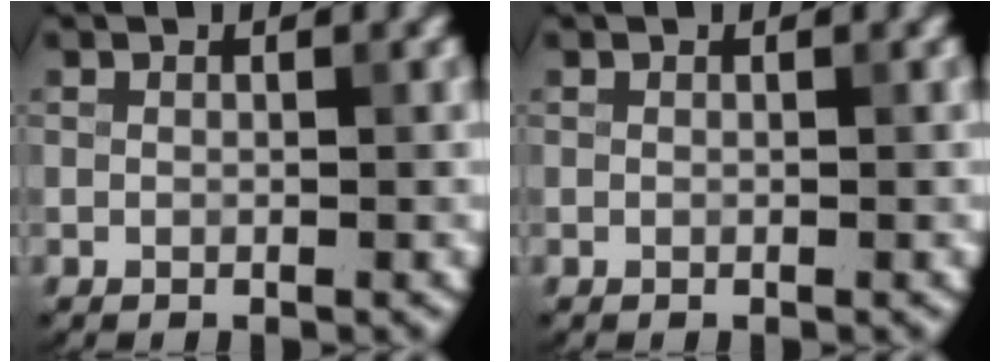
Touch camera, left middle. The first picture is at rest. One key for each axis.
{"total": 0.0}